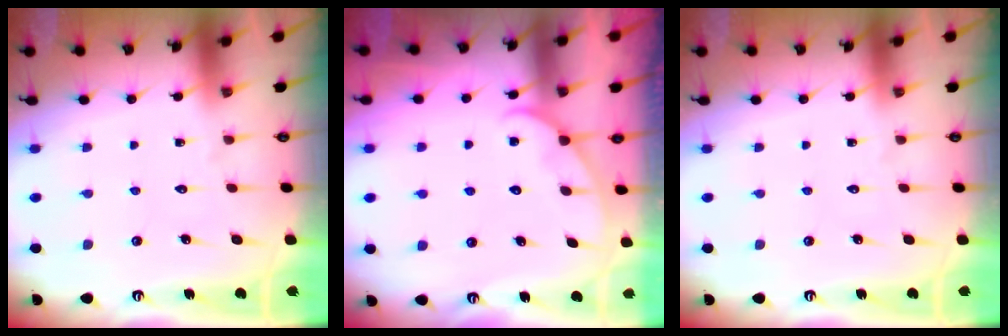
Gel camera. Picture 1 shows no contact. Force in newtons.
{"total": 3.6, "press": 3.6, "slide": 0.3}
{"total": 0.0}